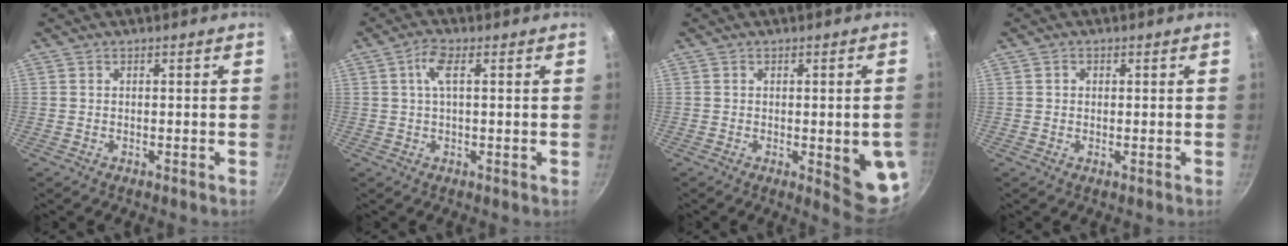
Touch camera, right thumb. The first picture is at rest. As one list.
[{"total": 3.9, "force": [1.0, 1.0, 3.6], "torque": [-0.080, 0.008, 0.016]}, {"total": 9.7, "force": [-1.5, 2.9, 9.2], "torque": [-0.084, -0.005, -0.013]}, {"total": 1.1, "force": [0.3, 0.9, 0.4], "torque": [-0.003, 0.000, 0.002]}]